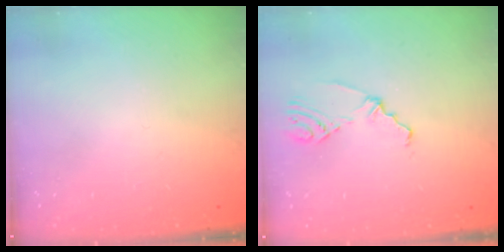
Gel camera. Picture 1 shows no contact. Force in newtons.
{"total": 2.8, "press": 2.4, "slide": 1.5}